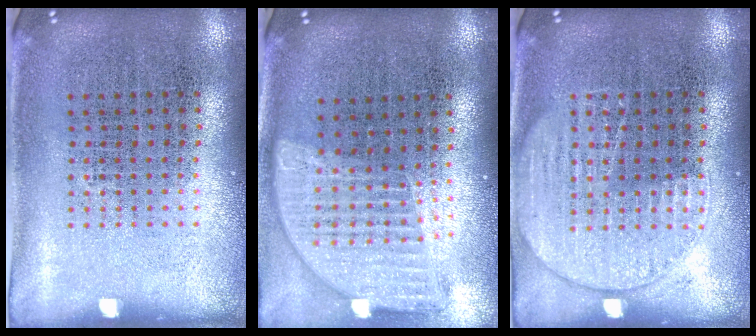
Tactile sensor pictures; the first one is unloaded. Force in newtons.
{"total": 1.6, "press": 1.4, "slide": 0.8}
{"total": 2.0, "press": 1.9, "slide": 0.3}